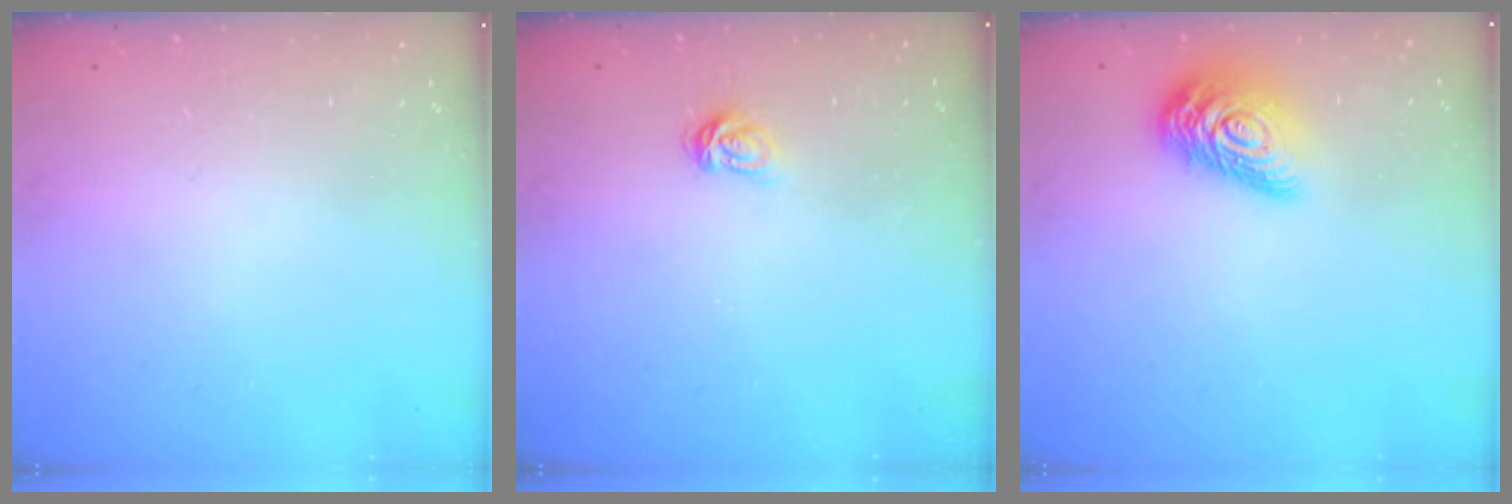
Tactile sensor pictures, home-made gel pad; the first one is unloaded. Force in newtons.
{"total": 5.2, "press": 5.2, "slide": 0.5}
{"total": 13.8, "press": 13.8, "slide": 0.7}